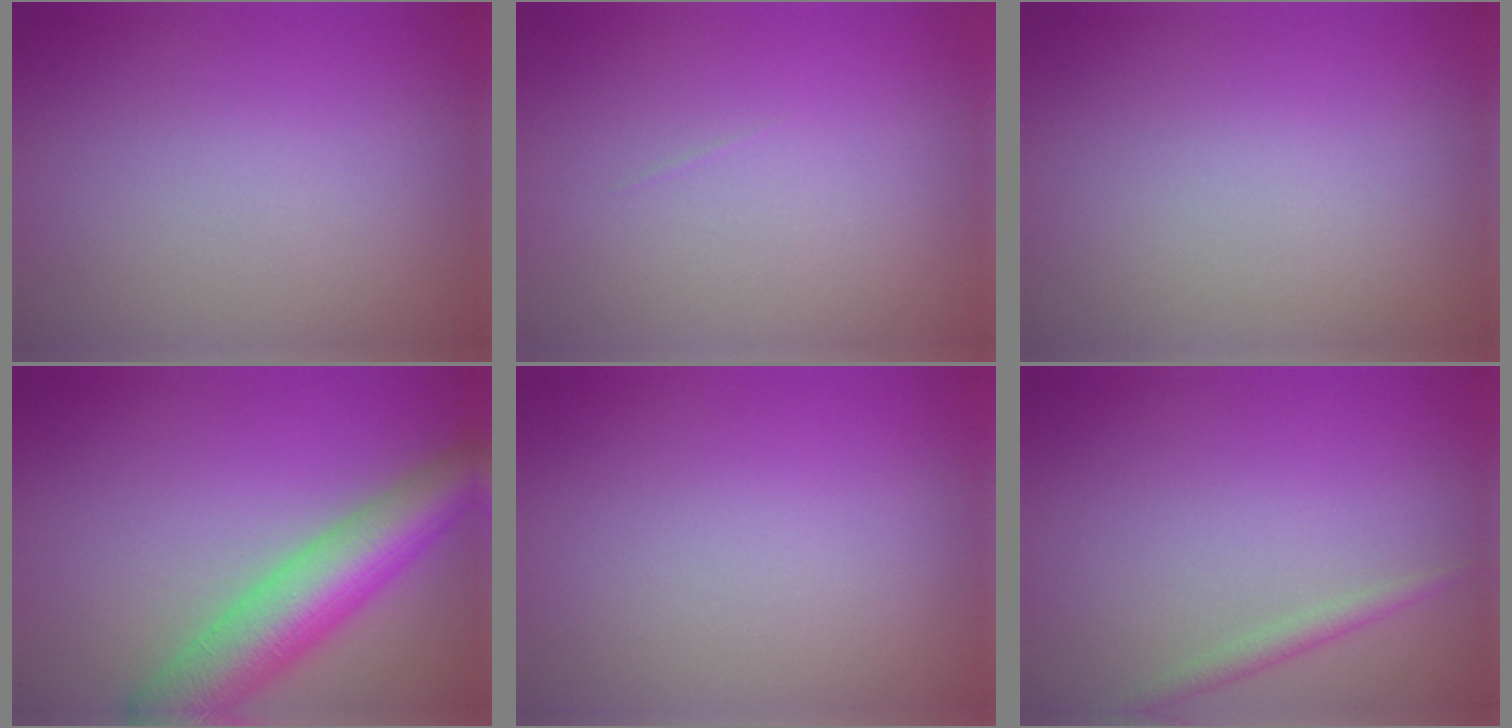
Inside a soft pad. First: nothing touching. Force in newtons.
{"total": 0.0}
{"total": 0.0}
{"total": 8.3, "press": 8.3, "slide": 0.3}
{"total": 0.0}
{"total": 1.5, "press": 1.5, "slide": 0.0}